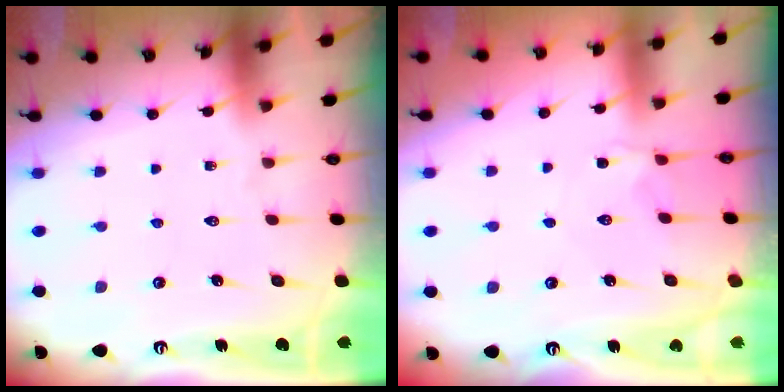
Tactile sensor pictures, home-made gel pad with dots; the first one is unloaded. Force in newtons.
{"total": 1.9, "press": 1.8, "slide": 0.6}